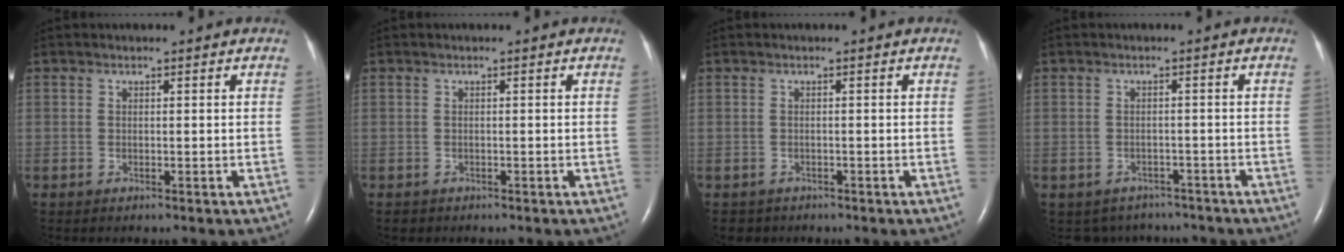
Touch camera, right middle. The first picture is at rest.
{"total": 0.0}
{"total": 1.5, "force": [-1.1, 1.0, -0.1], "torque": [-0.009, 0.001, -0.016]}
{"total": 5.4, "force": [-4.8, 2.6, -0.1], "torque": [0.007, 0.009, -0.058]}